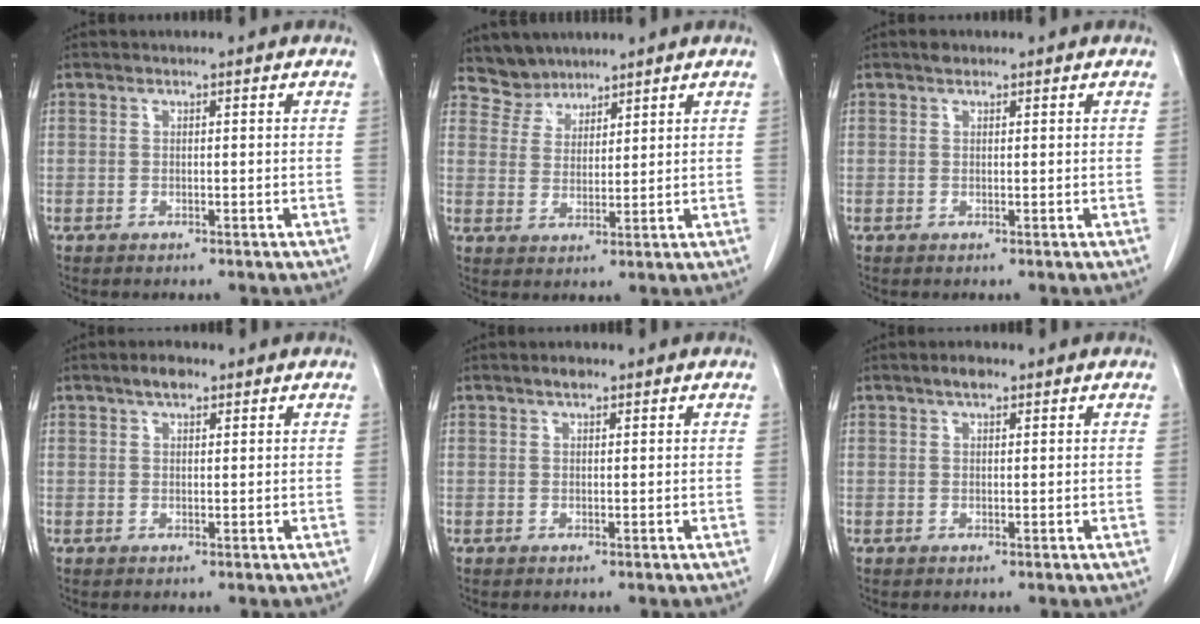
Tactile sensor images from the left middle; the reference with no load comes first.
{"total": 4.4, "force": [3.9, 1.8, -0.6], "torque": [0.015, 0.005, 0.078]}
{"total": 0.9, "force": [0.7, 0.5, 0.3], "torque": [-0.008, 0.005, 0.010]}
{"total": 2.5, "force": [1.7, 1.0, 1.5], "torque": [-0.029, 0.006, 0.027]}
{"total": 1.4, "force": [1.0, 0.5, 0.8], "torque": [-0.017, 0.004, 0.016]}
{"total": 1.8, "force": [1.2, 0.7, 1.1], "torque": [-0.021, 0.005, 0.018]}